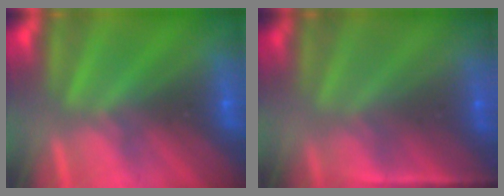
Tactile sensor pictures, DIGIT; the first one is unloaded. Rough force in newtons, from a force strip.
{"total": 1.6}